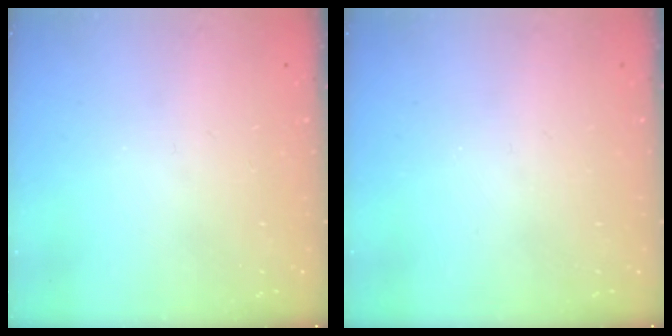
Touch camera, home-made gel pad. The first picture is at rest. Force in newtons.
{"total": 0.0}